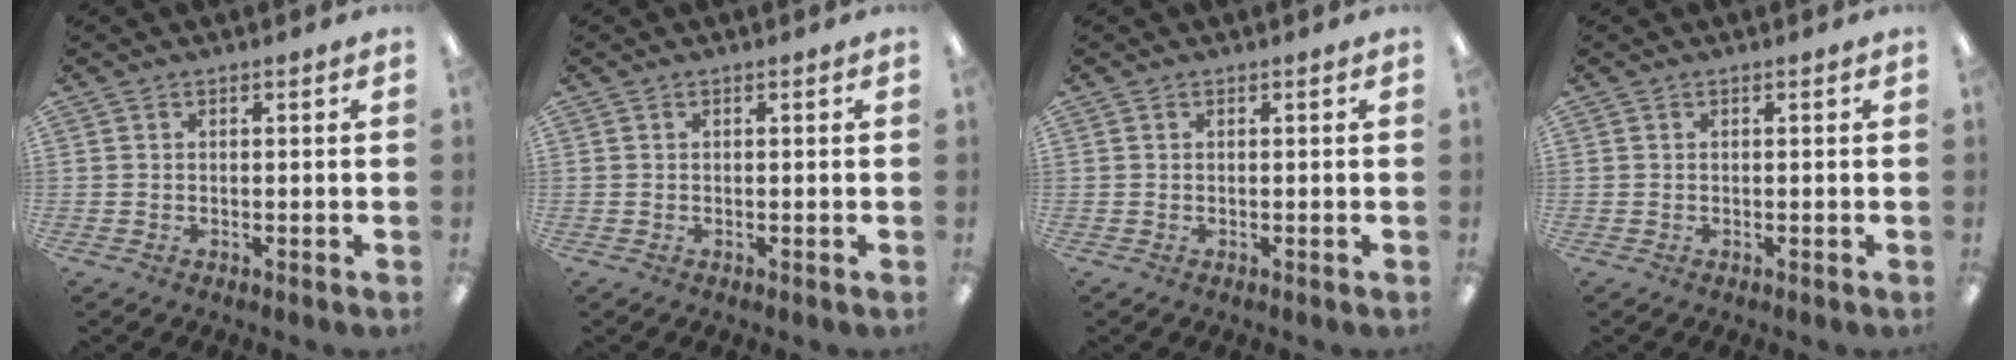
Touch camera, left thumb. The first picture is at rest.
{"total": 0.0}
{"total": 0.0}
{"total": 0.0}